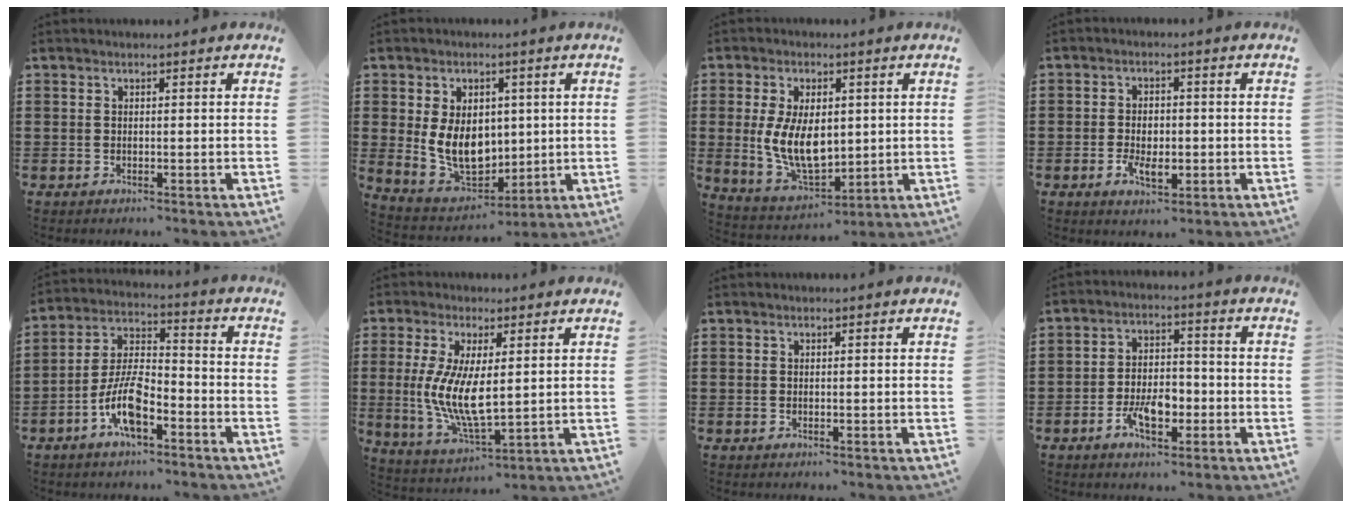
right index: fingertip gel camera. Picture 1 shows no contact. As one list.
[{"total": 9.3, "force": [0.5, 6.9, 6.3], "torque": [-0.122, 0.006, 0.009]}, {"total": 9.6, "force": [0.5, 5.7, 7.7], "torque": [-0.164, 0.004, 0.008]}, {"total": 4.2, "force": [-1.1, 2.2, 3.4], "torque": [-0.062, -0.005, -0.021]}, {"total": 8.9, "force": [-4.5, 3.3, 6.9], "torque": [-0.161, -0.002, -0.087]}, {"total": 8.8, "force": [0.5, 3.3, 8.2], "torque": [-0.175, -0.005, 0.007]}, {"total": 0.0}, {"total": 6.5, "force": [-2.8, 3.3, 4.8], "torque": [-0.085, 0.002, -0.050]}]